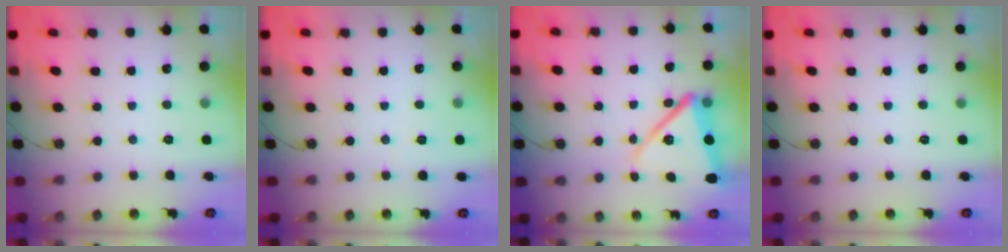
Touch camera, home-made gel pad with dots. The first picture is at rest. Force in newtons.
{"total": 1.4, "press": 1.4, "slide": 0.5}
{"total": 13.9, "press": 13.8, "slide": 1.6}
{"total": 0.0}